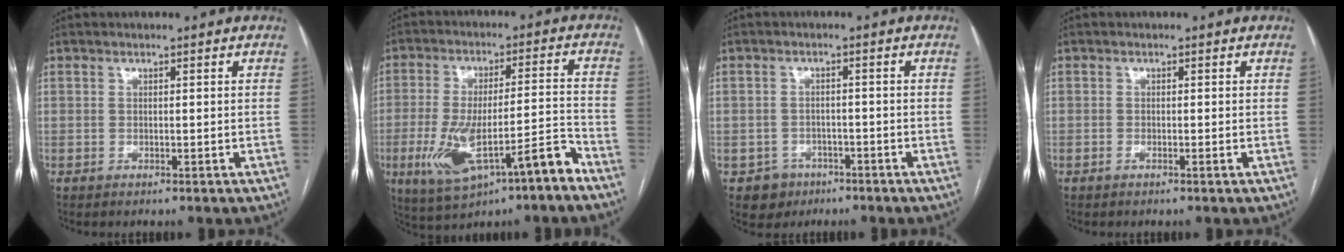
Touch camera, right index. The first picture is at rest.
{"total": 14.0, "force": [-6.9, 3.2, 11.8], "torque": [-0.212, 0.014, -0.100]}
{"total": 3.9, "force": [-2.1, 3.3, 0.0], "torque": [0.005, 0.013, -0.029]}
{"total": 0.8, "force": [-0.4, 0.1, 0.6], "torque": [-0.010, -0.001, -0.006]}